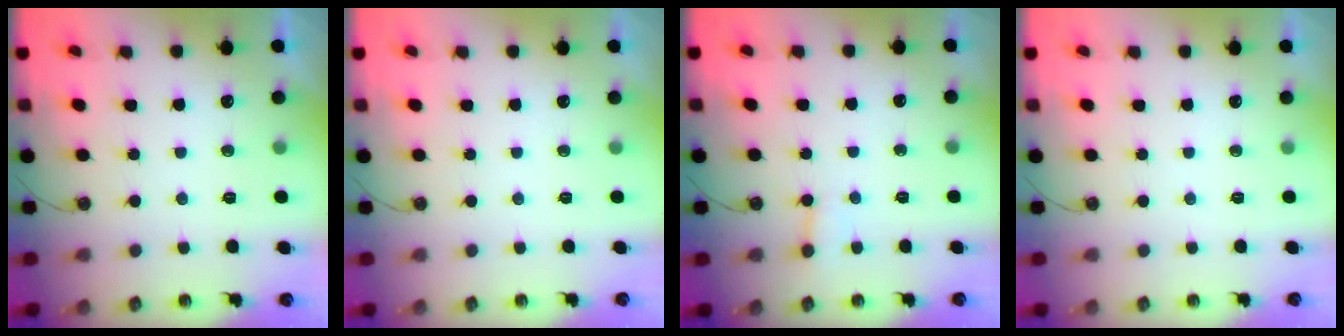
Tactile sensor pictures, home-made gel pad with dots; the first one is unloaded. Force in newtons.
{"total": 0.0}
{"total": 3.2, "press": 3.2, "slide": 0.3}
{"total": 0.0}